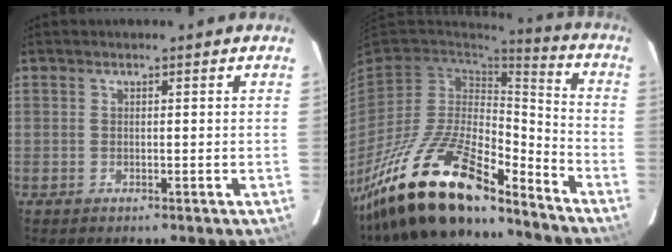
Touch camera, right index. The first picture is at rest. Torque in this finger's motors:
{"motor_torque": [1.27, -0.87, 1.05, 0.21]}